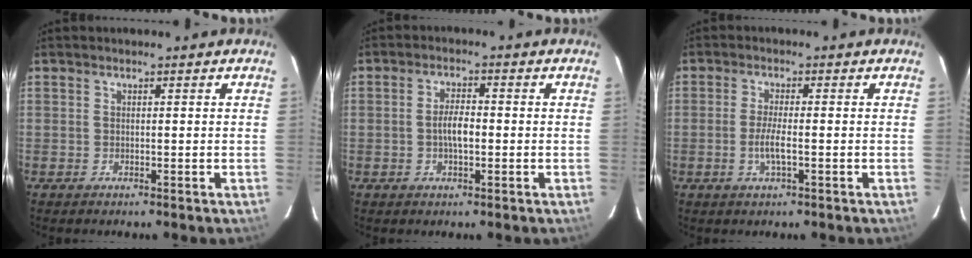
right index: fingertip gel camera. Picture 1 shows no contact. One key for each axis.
{"total": 3.8, "fx": -0.7, "fy": 1.4, "fz": 3.5, "tx": -0.065, "ty": 0.004, "tz": -0.012}
{"total": 3.6, "fx": -1.1, "fy": 0.4, "fz": 3.4, "tx": -0.067, "ty": -0.006, "tz": -0.021}